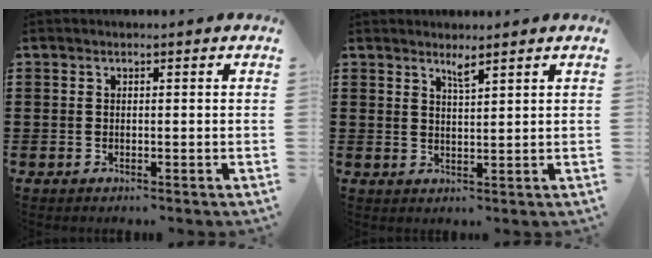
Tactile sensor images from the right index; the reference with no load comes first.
{"total": 2.1, "force": [1.7, 0.1, 1.2], "torque": [-0.024, 0.000, 0.030]}